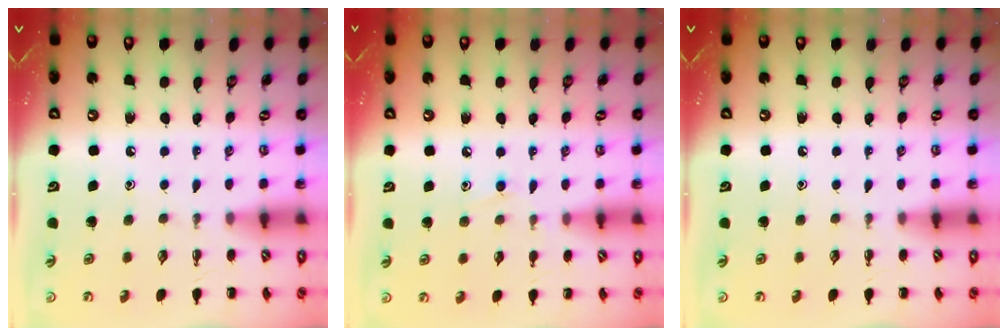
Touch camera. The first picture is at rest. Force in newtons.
{"total": 7.7, "press": 7.3, "slide": 2.4}
{"total": 0.0}